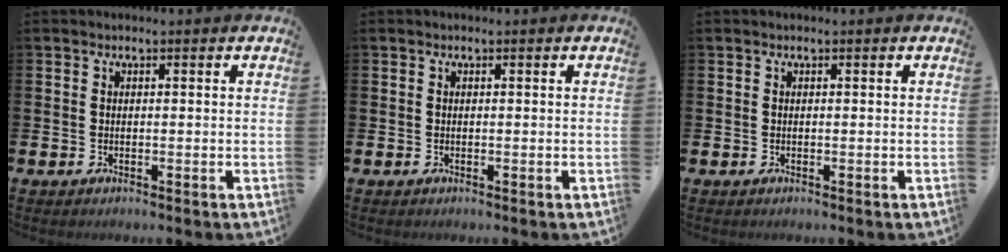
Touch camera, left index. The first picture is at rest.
{"total": 0.0}
{"total": 0.0}